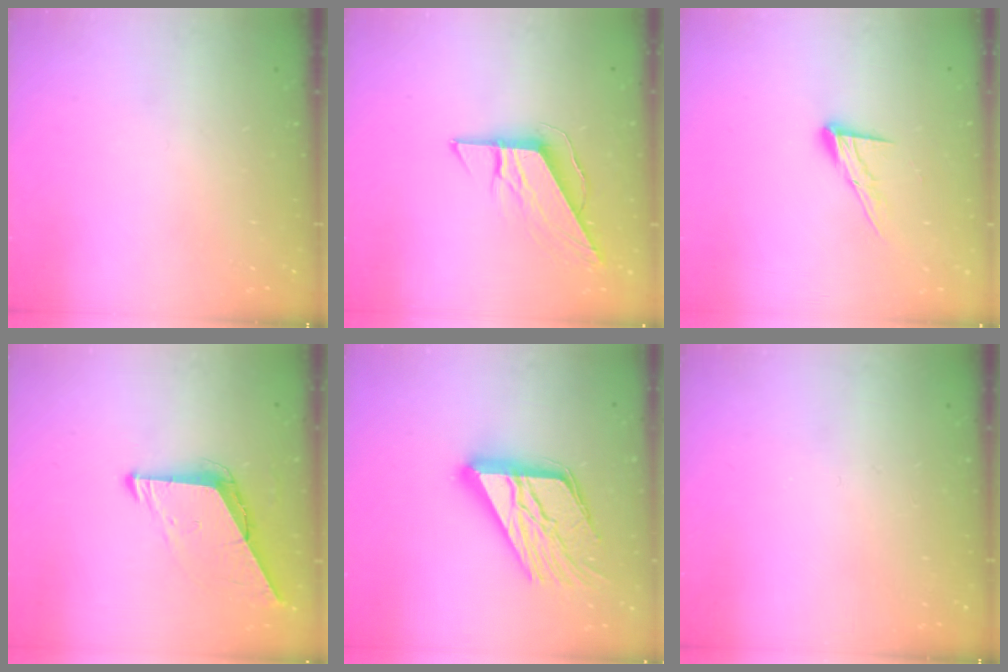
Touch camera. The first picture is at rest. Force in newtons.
{"total": 9.2, "press": 9.2, "slide": 0.6}
{"total": 10.7, "press": 10.6, "slide": 1.3}
{"total": 7.1, "press": 7.1, "slide": 0.5}
{"total": 21.0, "press": 20.9, "slide": 2.1}
{"total": 0.0}